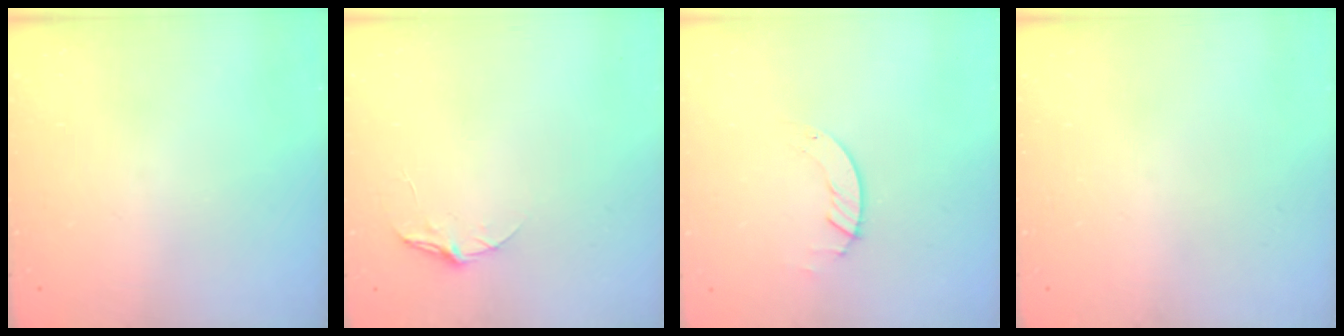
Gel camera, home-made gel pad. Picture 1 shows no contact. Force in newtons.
{"total": 5.3, "press": 5.2, "slide": 0.6}
{"total": 1.3, "press": 1.3, "slide": 0.2}
{"total": 0.0}